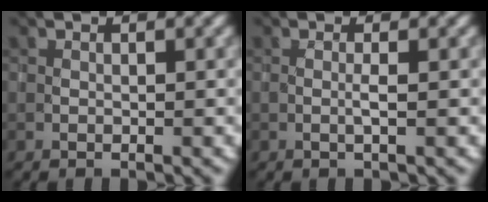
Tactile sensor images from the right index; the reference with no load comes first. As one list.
[{"total": 0.9, "force": [0.0, 0.0, 0.9], "torque": [-0.019, -0.001, -0.002]}]